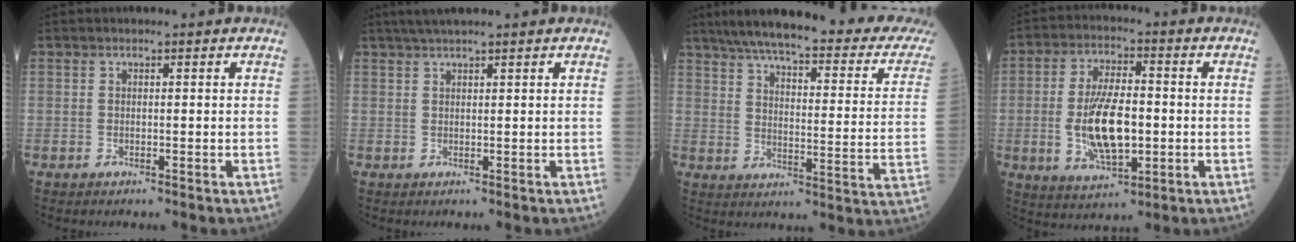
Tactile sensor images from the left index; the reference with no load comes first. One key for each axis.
{"total": 4.3, "fx": 3.6, "fy": -0.3, "fz": 2.5, "tx": -0.040, "ty": 0.026, "tz": 0.065}
{"total": 27.9, "fx": 23.9, "fy": 3.1, "fz": 14.2, "tx": -0.207, "ty": -0.046, "tz": 0.293}
{"total": 11.1, "fx": -1.3, "fy": 4.3, "fz": 10.2, "tx": -0.207, "ty": -0.003, "tz": -0.019}